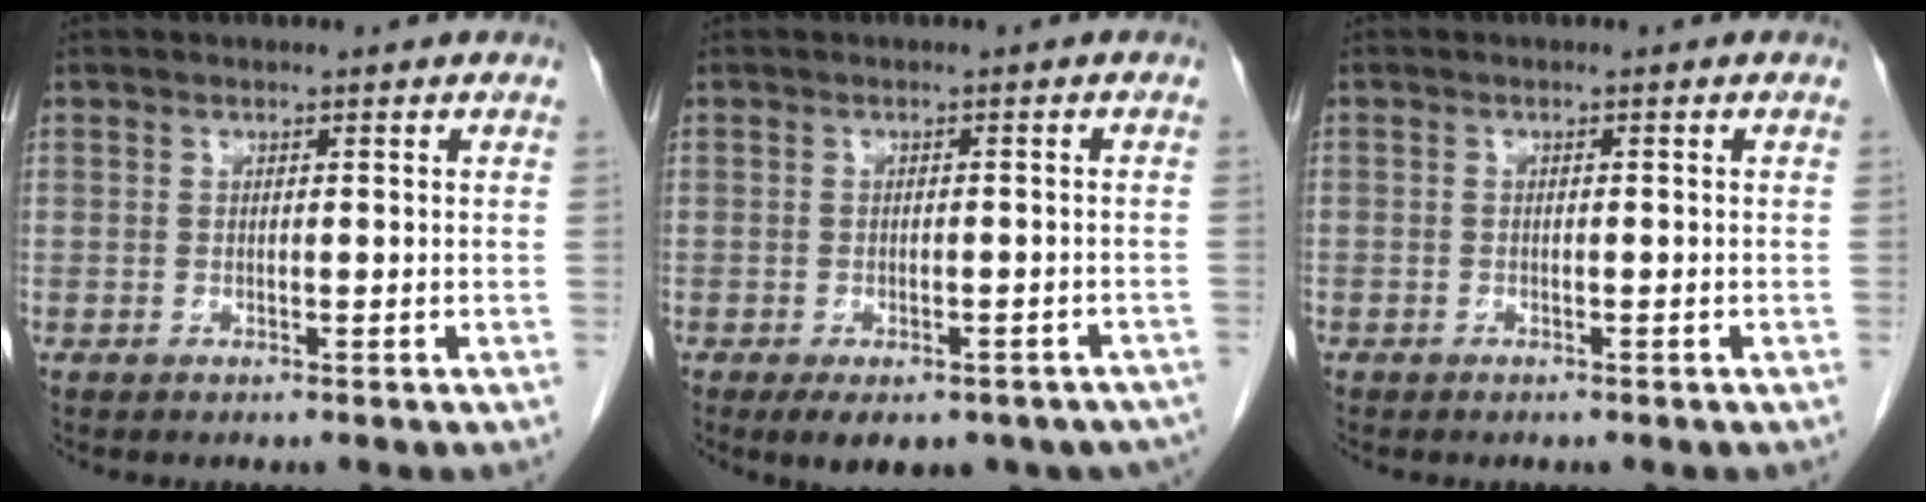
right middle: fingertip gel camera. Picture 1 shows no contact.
{"total": 14.6, "force": [-10.7, 6.9, 7.1], "torque": [-0.092, -0.001, -0.119]}
{"total": 0.7, "force": [-0.5, 0.4, 0.1], "torque": [-0.007, 0.003, -0.011]}